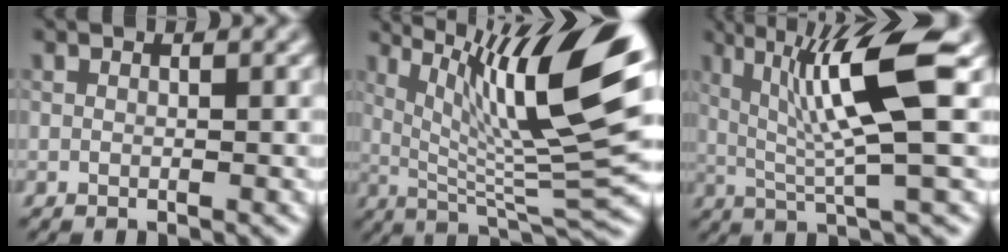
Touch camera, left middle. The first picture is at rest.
{"total": 14.0, "force": [5.1, 2.7, 12.8], "torque": [-0.203, 0.011, 0.094]}
{"total": 8.5, "force": [2.3, 1.3, 8.1], "torque": [-0.140, 0.004, 0.040]}